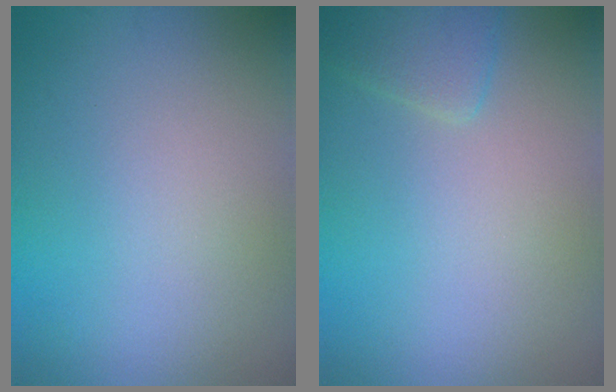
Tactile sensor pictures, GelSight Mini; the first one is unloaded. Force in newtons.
{"total": 1.8, "press": 1.8, "slide": 0.2}